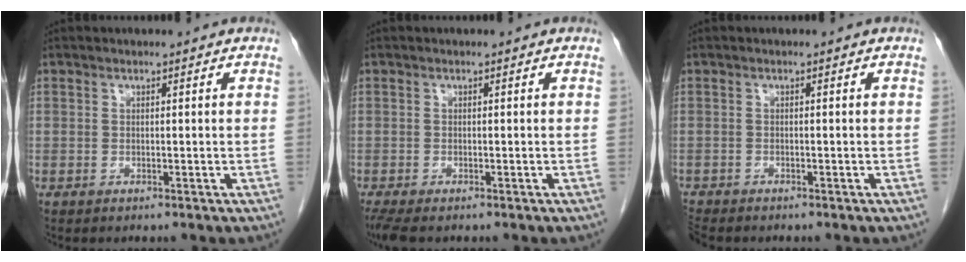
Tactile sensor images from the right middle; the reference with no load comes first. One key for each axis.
{"total": 3.3, "fx": -2.6, "fy": 0.8, "fz": 1.9, "tx": -0.040, "ty": -0.012, "tz": -0.043}
{"total": 2.0, "fx": -2.0, "fy": 0.4, "fz": 0.3, "tx": -0.010, "ty": -0.009, "tz": -0.036}